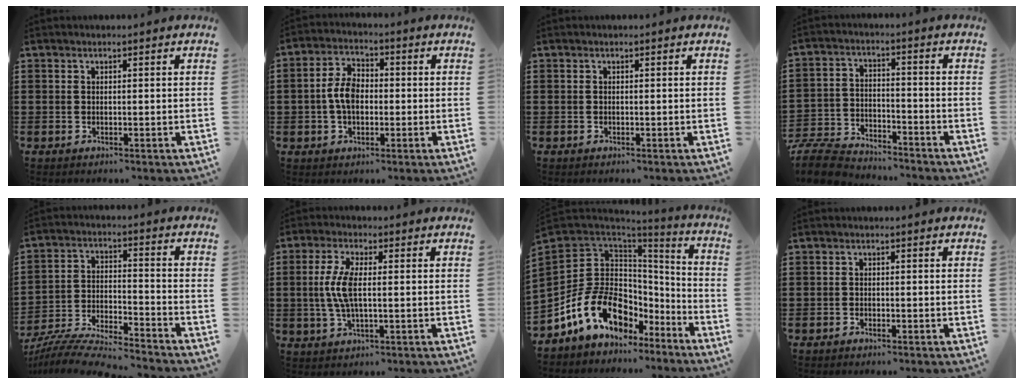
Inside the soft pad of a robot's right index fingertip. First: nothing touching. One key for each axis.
{"total": 5.8, "fx": -0.5, "fy": 3.7, "fz": 4.4, "tx": -0.107, "ty": 0.003, "tz": -0.016}
{"total": 0.0}
{"total": 8.0, "fx": -7.6, "fy": 1.7, "fz": 1.5, "tx": -0.045, "ty": 0.015, "tz": -0.154}
{"total": 7.9, "fx": -7.5, "fy": 0.4, "fz": 2.2, "tx": -0.049, "ty": 0.002, "tz": -0.151}
{"total": 6.0, "fx": -0.1, "fy": 1.9, "fz": 5.7, "tx": -0.131, "ty": -0.008, "tz": -0.011}
{"total": 14.5, "fx": -5.6, "fy": 10.4, "fz": 8.4, "tx": -0.207, "ty": 0.005, "tz": -0.101}
{"total": 0.7, "fx": -0.7, "fy": 0.2, "fz": 0.0, "tx": -0.003, "ty": 0.001, "tz": -0.014}